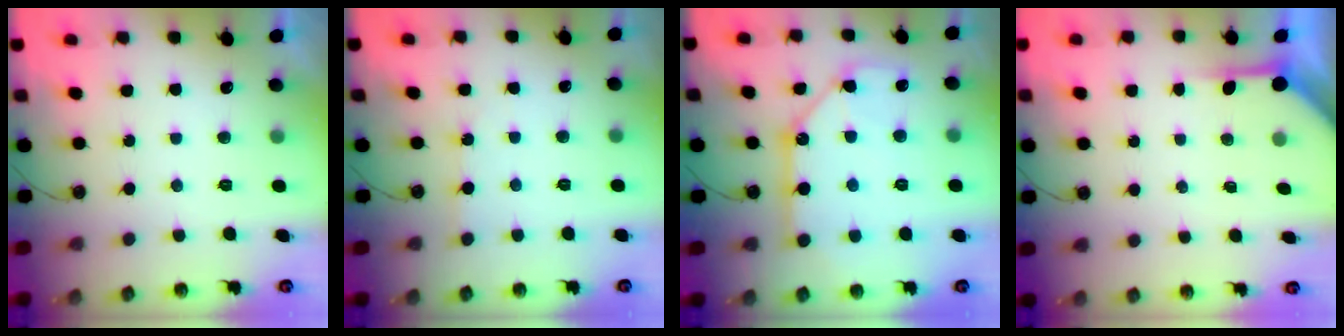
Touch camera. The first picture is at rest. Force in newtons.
{"total": 1.8, "press": 1.8, "slide": 0.3}
{"total": 10.9, "press": 10.9, "slide": 1.2}
{"total": 3.9, "press": 3.9, "slide": 0.4}